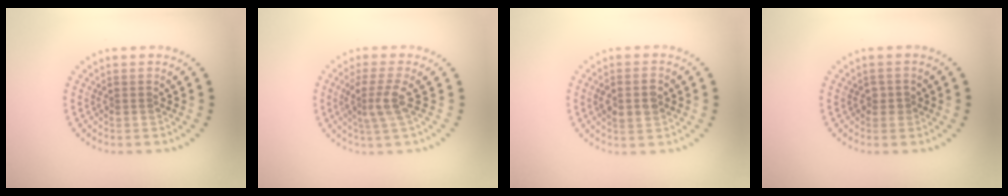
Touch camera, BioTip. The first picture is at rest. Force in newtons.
{"total": 2.7, "press": 2.1, "slide": 1.7}
{"total": 2.5, "press": 2.5, "slide": 0.3}
{"total": 0.8, "press": 0.8, "slide": 0.2}